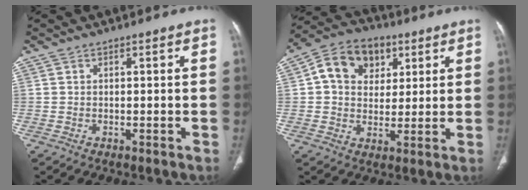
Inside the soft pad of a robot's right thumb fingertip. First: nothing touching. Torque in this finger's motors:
{"motor_torque": [1.55, 1.51, 0.66, -0.53, 0.22]}